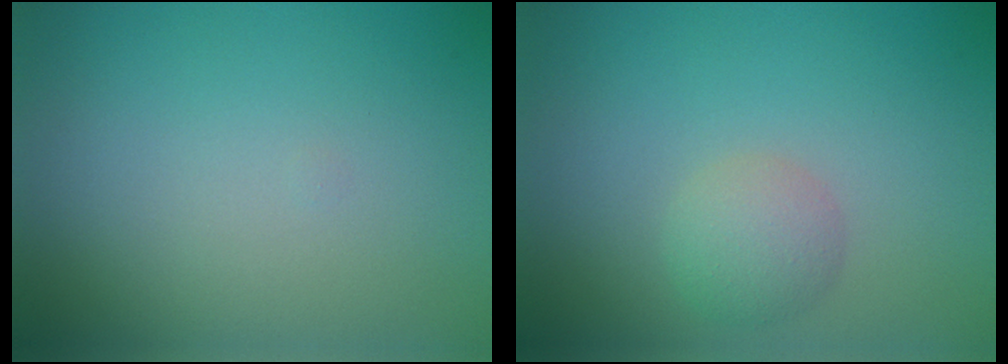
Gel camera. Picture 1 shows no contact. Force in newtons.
{"total": 2.3, "press": 2.3, "slide": 0.2}